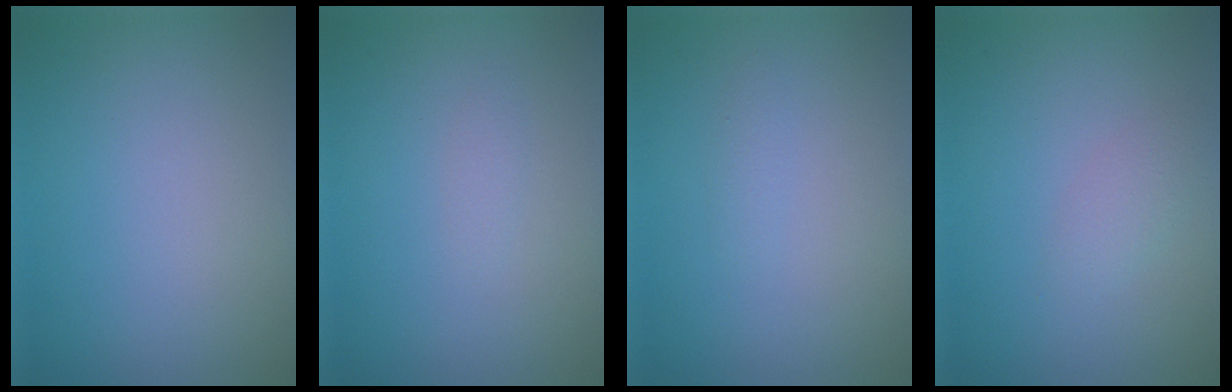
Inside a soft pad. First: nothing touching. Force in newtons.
{"total": 0.5, "press": 0.5, "slide": 0.0}
{"total": 0.6, "press": 0.6, "slide": 0.0}
{"total": 1.2, "press": 1.2, "slide": 0.1}